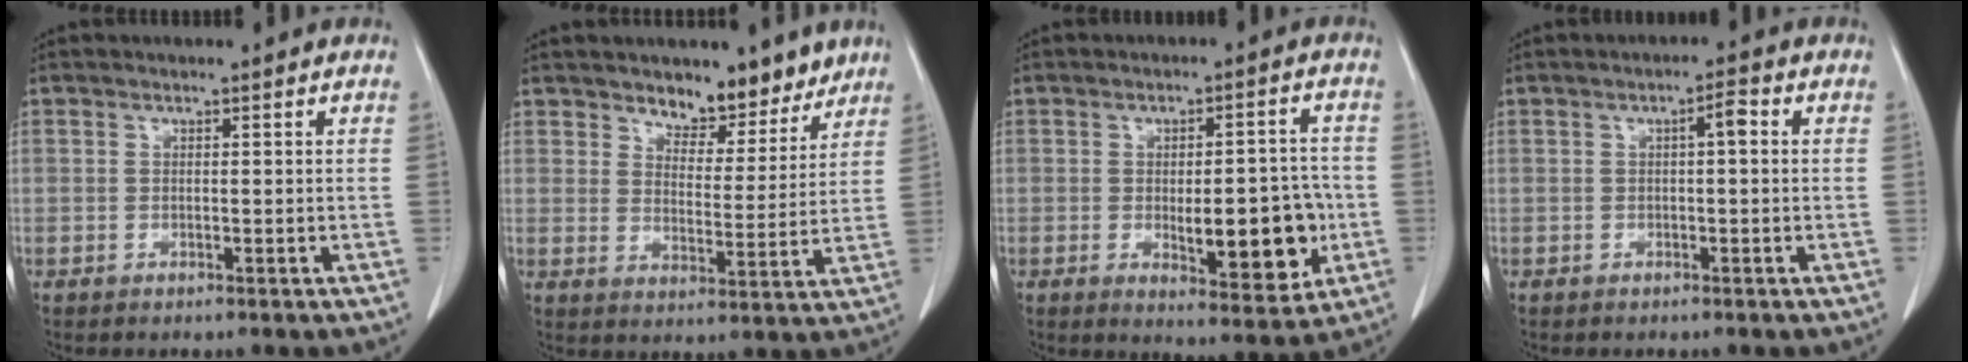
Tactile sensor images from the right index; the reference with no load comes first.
{"total": 7.4, "force": [6.1, 3.3, 2.6], "torque": [-0.017, -0.009, 0.094]}
{"total": 11.2, "force": [-2.1, 3.8, 10.4], "torque": [-0.135, 0.002, -0.017]}
{"total": 2.3, "force": [0.4, 0.4, 2.3], "torque": [-0.035, 0.006, 0.006]}